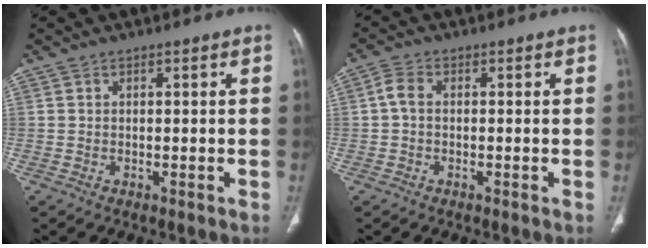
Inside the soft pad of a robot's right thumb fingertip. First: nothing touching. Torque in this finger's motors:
{"motor_torque": [-0.32, 0.30, 0.40, -0.17, 0.21]}